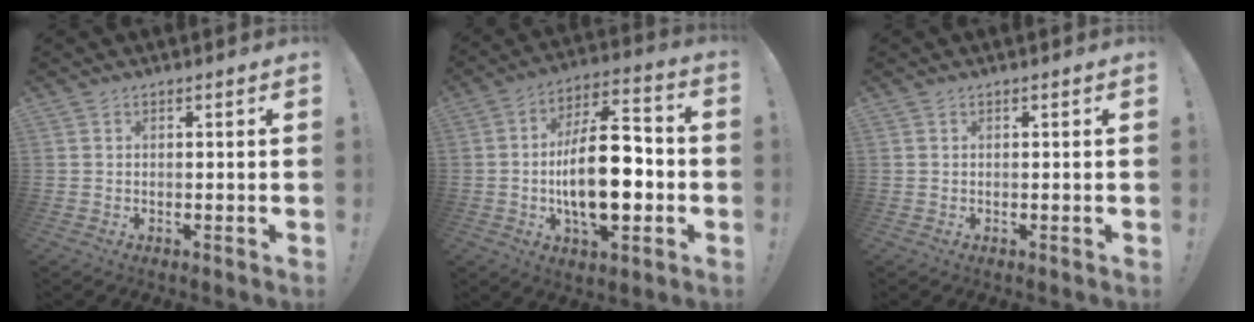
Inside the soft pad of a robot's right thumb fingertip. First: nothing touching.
{"total": 19.6, "force": [-2.9, 9.0, 17.2], "torque": [-0.296, 0.006, -0.049]}
{"total": 0.0}